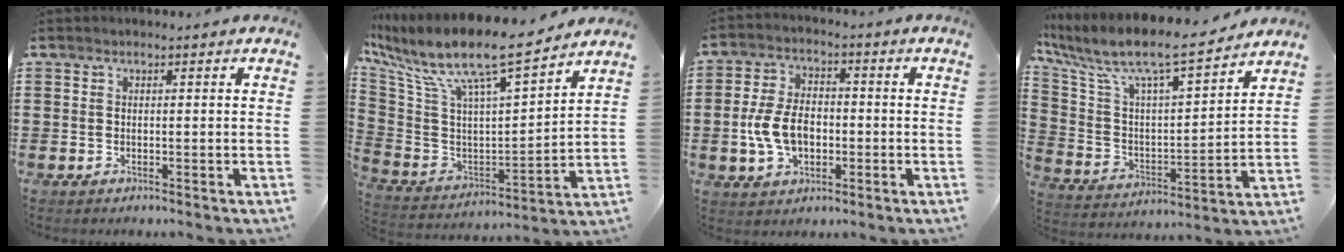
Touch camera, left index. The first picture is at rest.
{"total": 10.5, "force": [8.0, 1.5, 6.6], "torque": [-0.161, -0.062, 0.131]}
{"total": 7.8, "force": [-1.5, 4.8, 5.9], "torque": [-0.139, 0.003, -0.033]}
{"total": 8.8, "force": [7.3, 1.4, 4.7], "torque": [-0.126, -0.056, 0.116]}